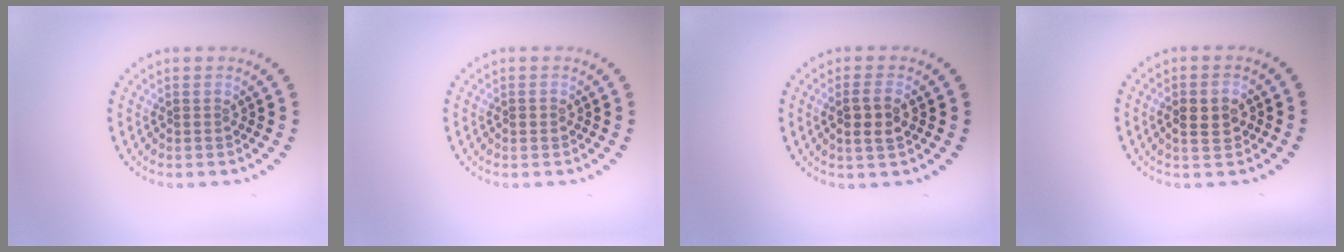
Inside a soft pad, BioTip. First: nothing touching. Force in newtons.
{"total": 0.8, "press": 0.8, "slide": 0.2}
{"total": 2.2, "press": 2.0, "slide": 0.8}
{"total": 2.7, "press": 2.7, "slide": 0.2}